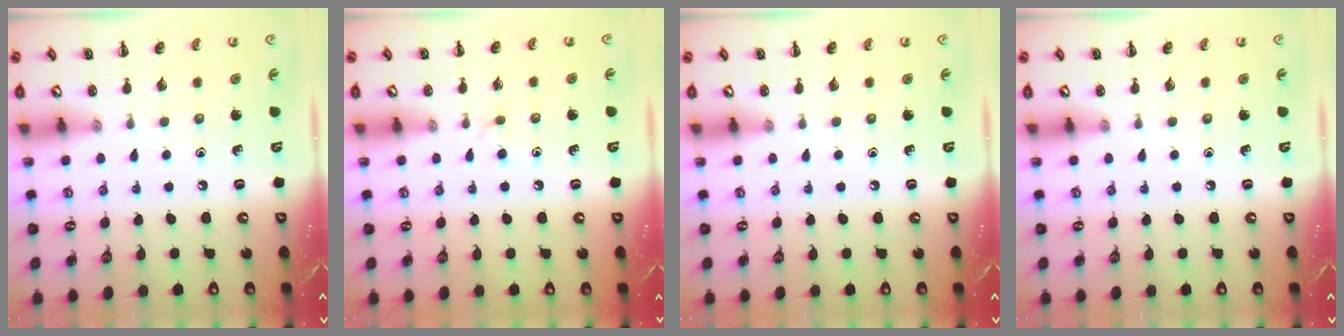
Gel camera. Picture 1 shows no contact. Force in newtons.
{"total": 2.4, "press": 2.3, "slide": 0.9}
{"total": 0.0}
{"total": 0.0}